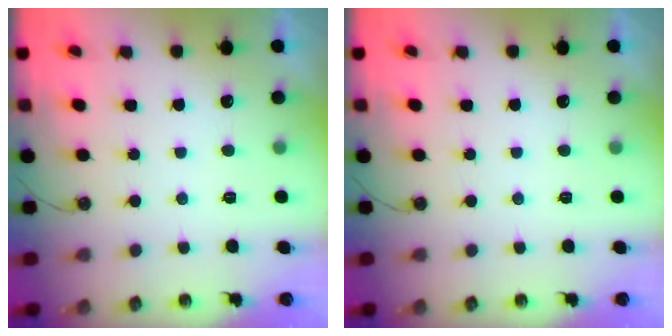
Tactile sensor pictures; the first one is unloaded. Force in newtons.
{"total": 0.0}